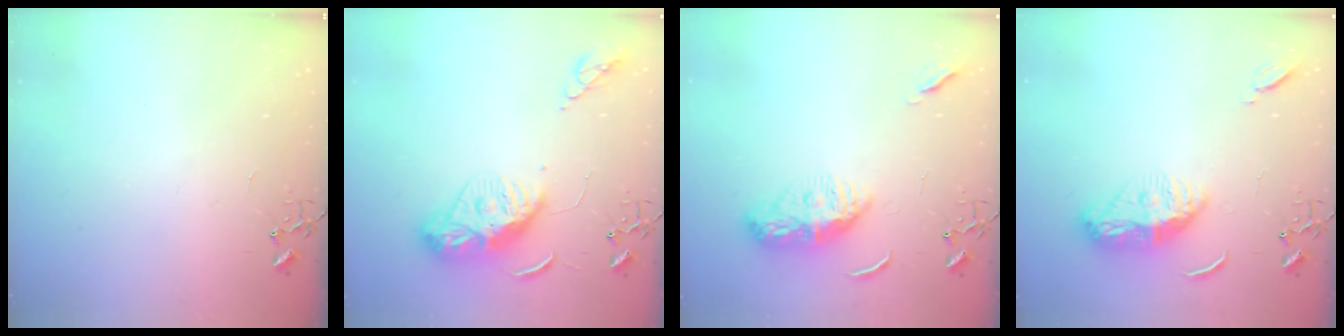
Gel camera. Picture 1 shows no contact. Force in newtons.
{"total": 11.6, "press": 11.6, "slide": 1.0}
{"total": 10.4, "press": 10.3, "slide": 0.7}
{"total": 11.1, "press": 11.0, "slide": 1.0}